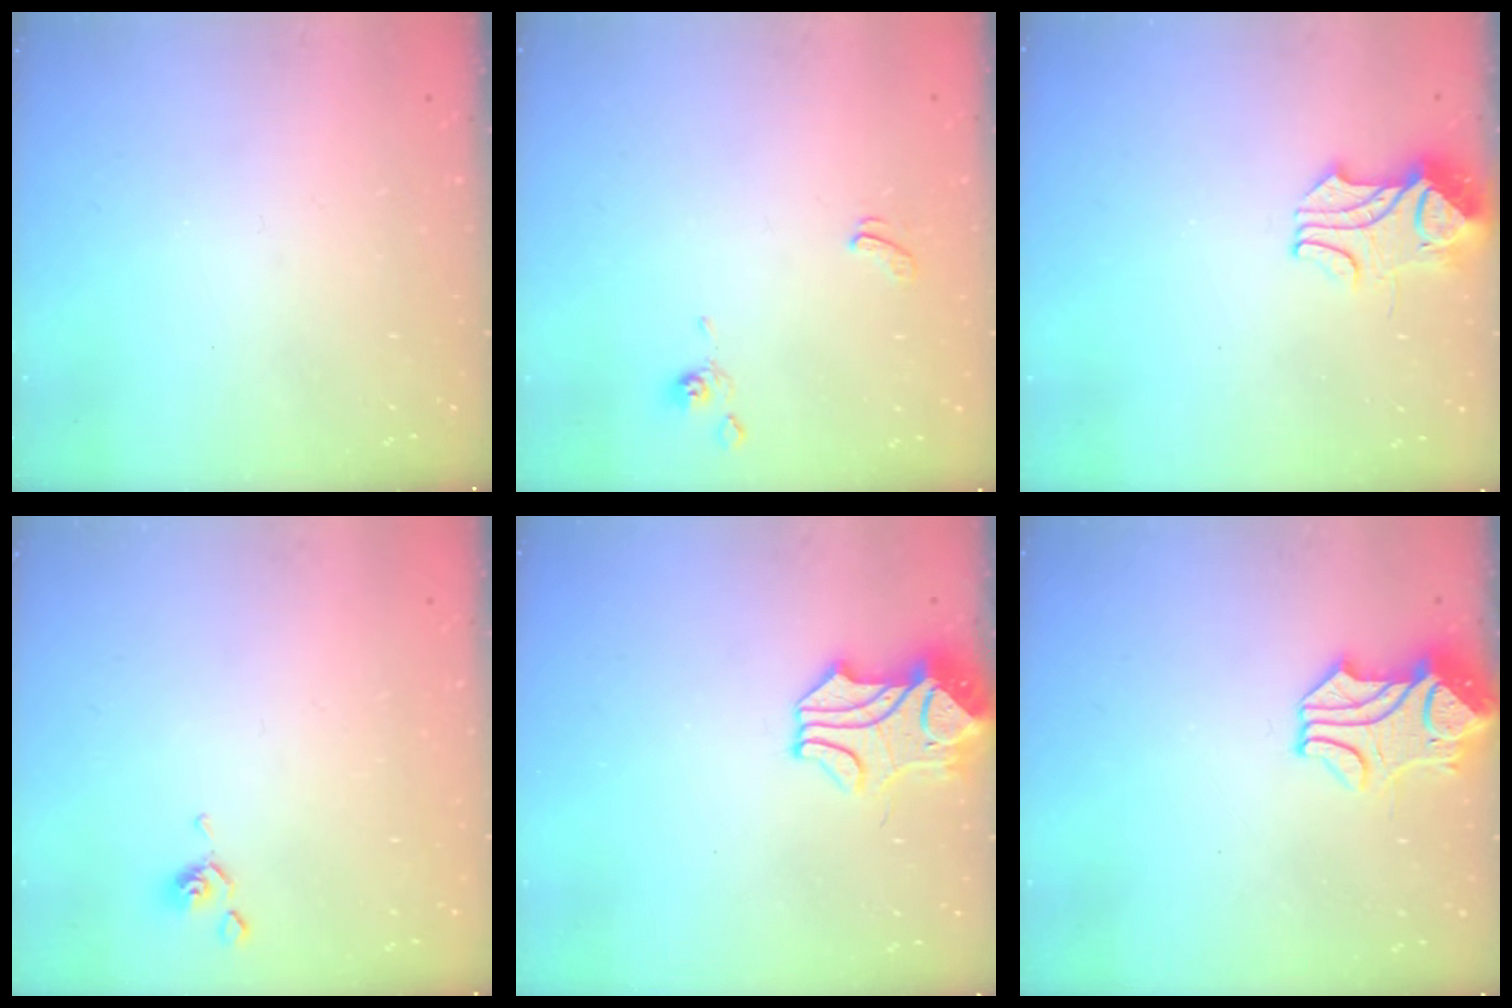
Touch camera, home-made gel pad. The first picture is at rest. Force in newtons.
{"total": 1.7, "press": 1.6, "slide": 0.3}
{"total": 2.0, "press": 1.8, "slide": 0.8}
{"total": 1.8, "press": 1.8, "slide": 0.2}
{"total": 2.7, "press": 2.4, "slide": 1.1}
{"total": 2.0, "press": 1.6, "slide": 1.1}